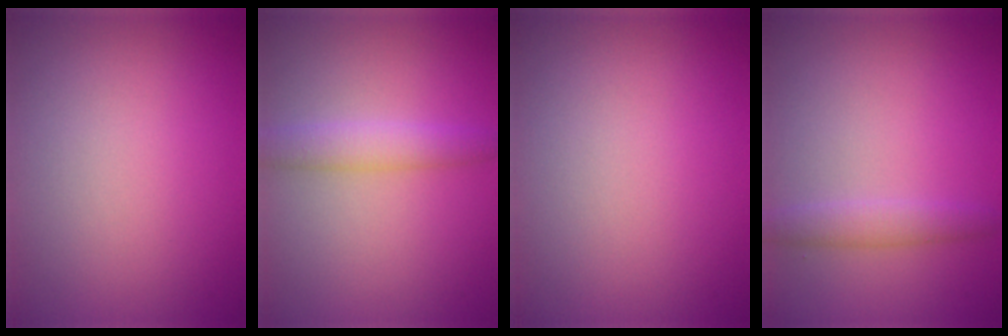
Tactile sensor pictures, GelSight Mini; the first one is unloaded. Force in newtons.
{"total": 2.6, "press": 2.6, "slide": 0.1}
{"total": 0.0}
{"total": 1.9, "press": 1.8, "slide": 0.1}